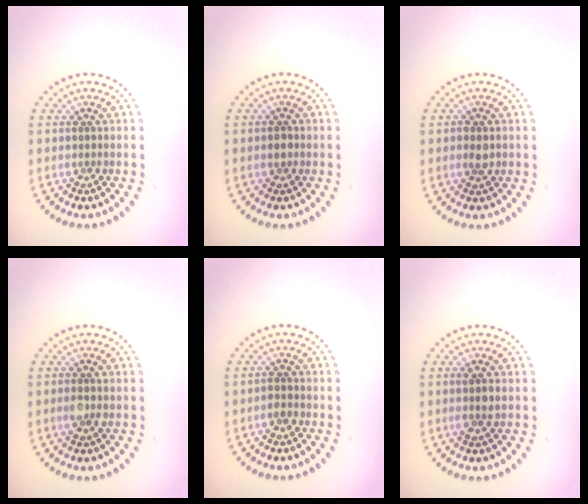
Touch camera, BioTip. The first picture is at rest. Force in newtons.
{"total": 1.0, "press": 0.9, "slide": 0.2}
{"total": 1.3, "press": 1.2, "slide": 0.2}
{"total": 1.4, "press": 1.3, "slide": 0.6}
{"total": 1.0, "press": 0.9, "slide": 0.3}
{"total": 1.5, "press": 1.4, "slide": 0.5}